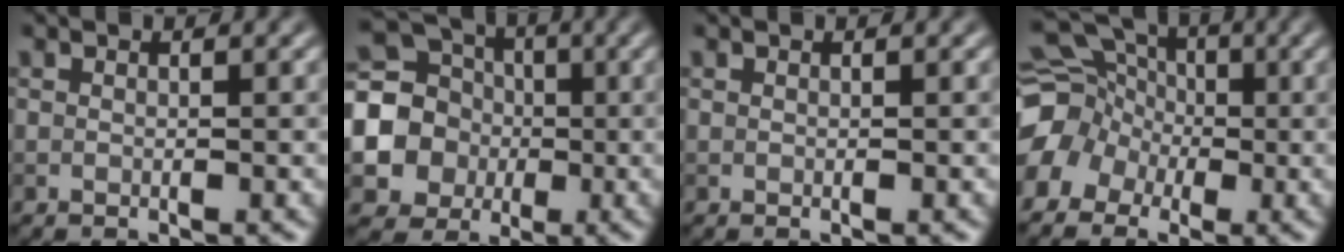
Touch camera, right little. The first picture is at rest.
{"total": 10.0, "force": [-0.9, 9.2, 3.8], "torque": [-0.098, 0.002, -0.048]}
{"total": 0.0}
{"total": 10.7, "force": [-2.4, 9.5, 4.3], "torque": [-0.094, 0.010, -0.067]}